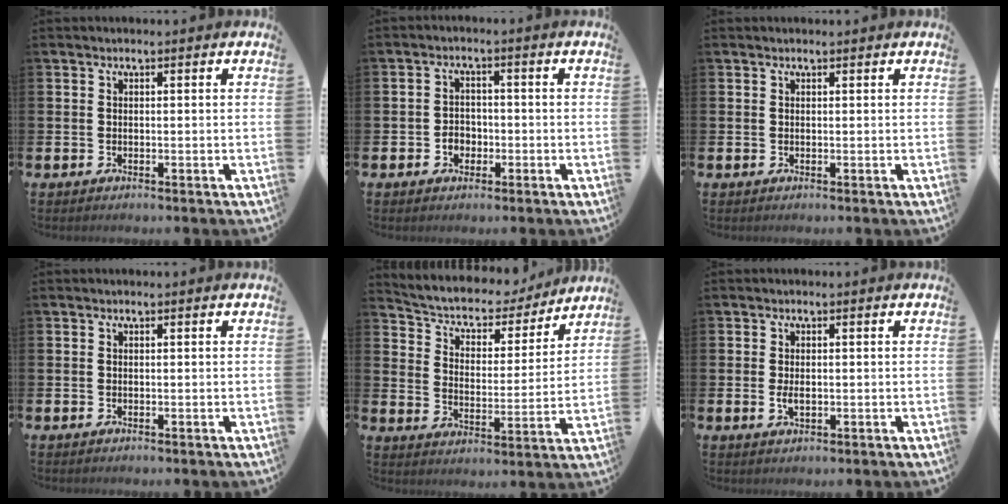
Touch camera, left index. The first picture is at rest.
{"total": 2.6, "force": [-1.0, 2.1, 1.0], "torque": [-0.010, -0.001, -0.025]}
{"total": 0.0}
{"total": 0.0}
{"total": 6.1, "force": [5.4, 2.4, 1.3], "torque": [-0.050, -0.044, 0.088]}
{"total": 1.8, "force": [-0.1, 0.9, 1.6], "torque": [-0.025, 0.002, -0.004]}